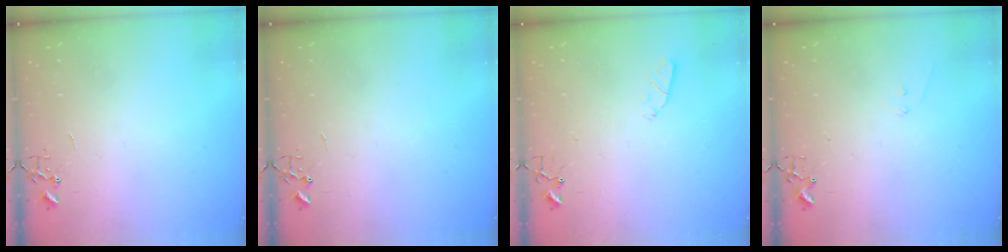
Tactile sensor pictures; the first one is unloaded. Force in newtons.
{"total": 0.0}
{"total": 2.9, "press": 2.8, "slide": 0.5}
{"total": 6.1, "press": 6.1, "slide": 0.5}